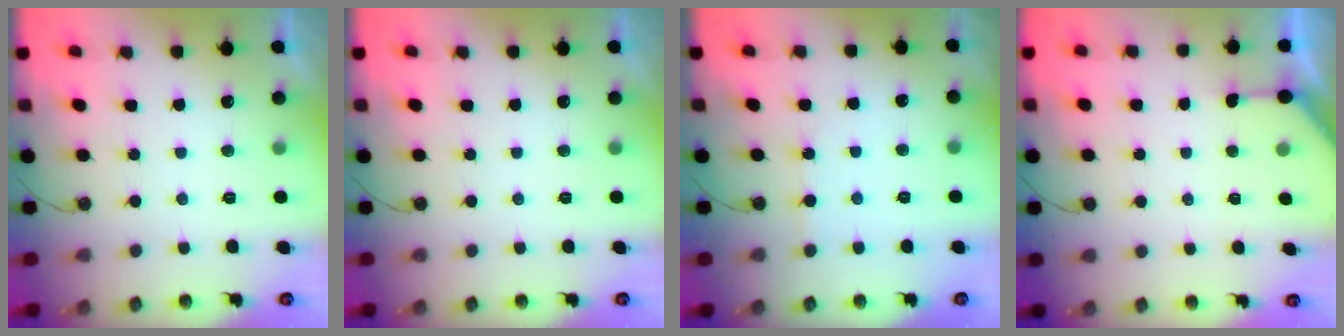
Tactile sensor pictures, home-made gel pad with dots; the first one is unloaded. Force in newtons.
{"total": 0.0}
{"total": 2.4, "press": 2.4, "slide": 0.3}
{"total": 2.7, "press": 2.7, "slide": 0.4}